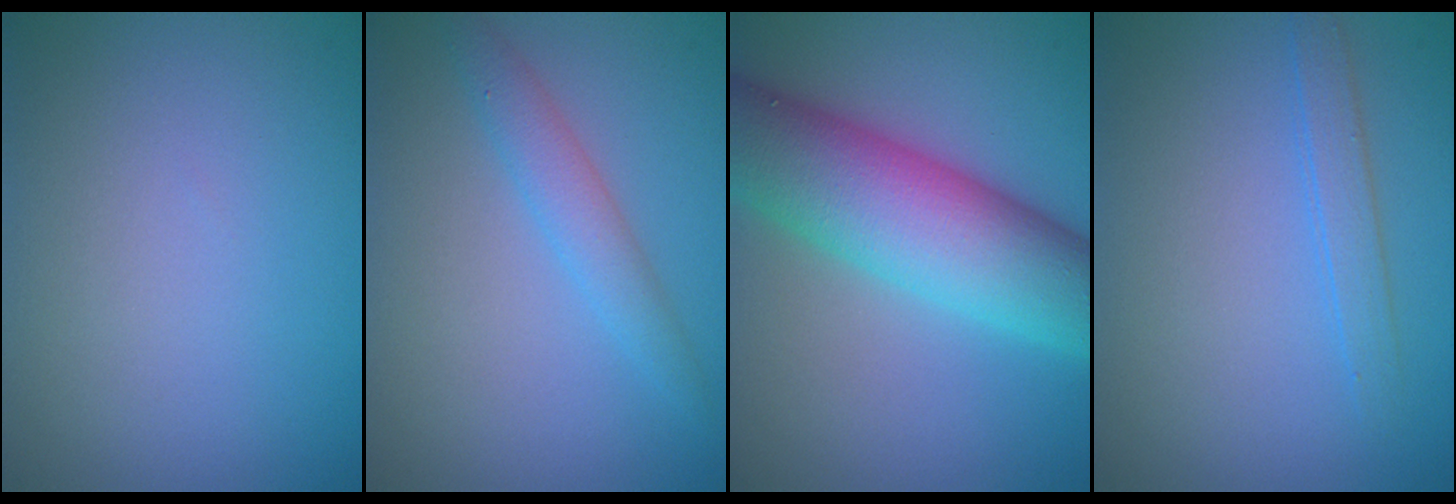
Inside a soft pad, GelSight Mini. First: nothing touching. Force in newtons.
{"total": 2.3, "press": 2.3, "slide": 0.1}
{"total": 10.7, "press": 10.7, "slide": 0.4}
{"total": 1.6, "press": 1.6, "slide": 0.1}